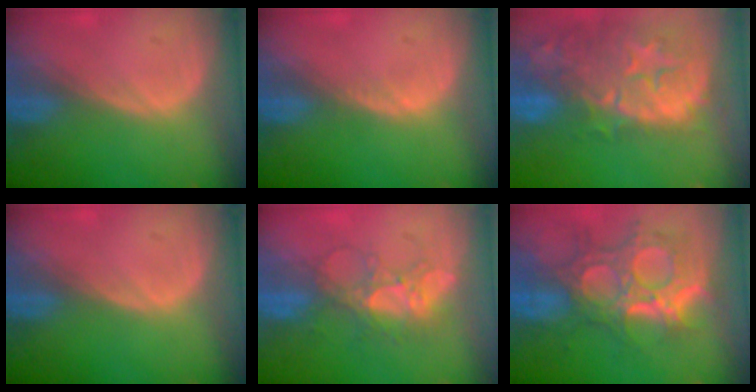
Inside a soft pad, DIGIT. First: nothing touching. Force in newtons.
{"total": 0.7, "press": 0.6, "slide": 0.3}
{"total": 15.1, "press": 12.0, "slide": 9.2}
{"total": 0.0}
{"total": 6.0, "press": 5.8, "slide": 1.6}
{"total": 12.0, "press": 10.7, "slide": 5.3}